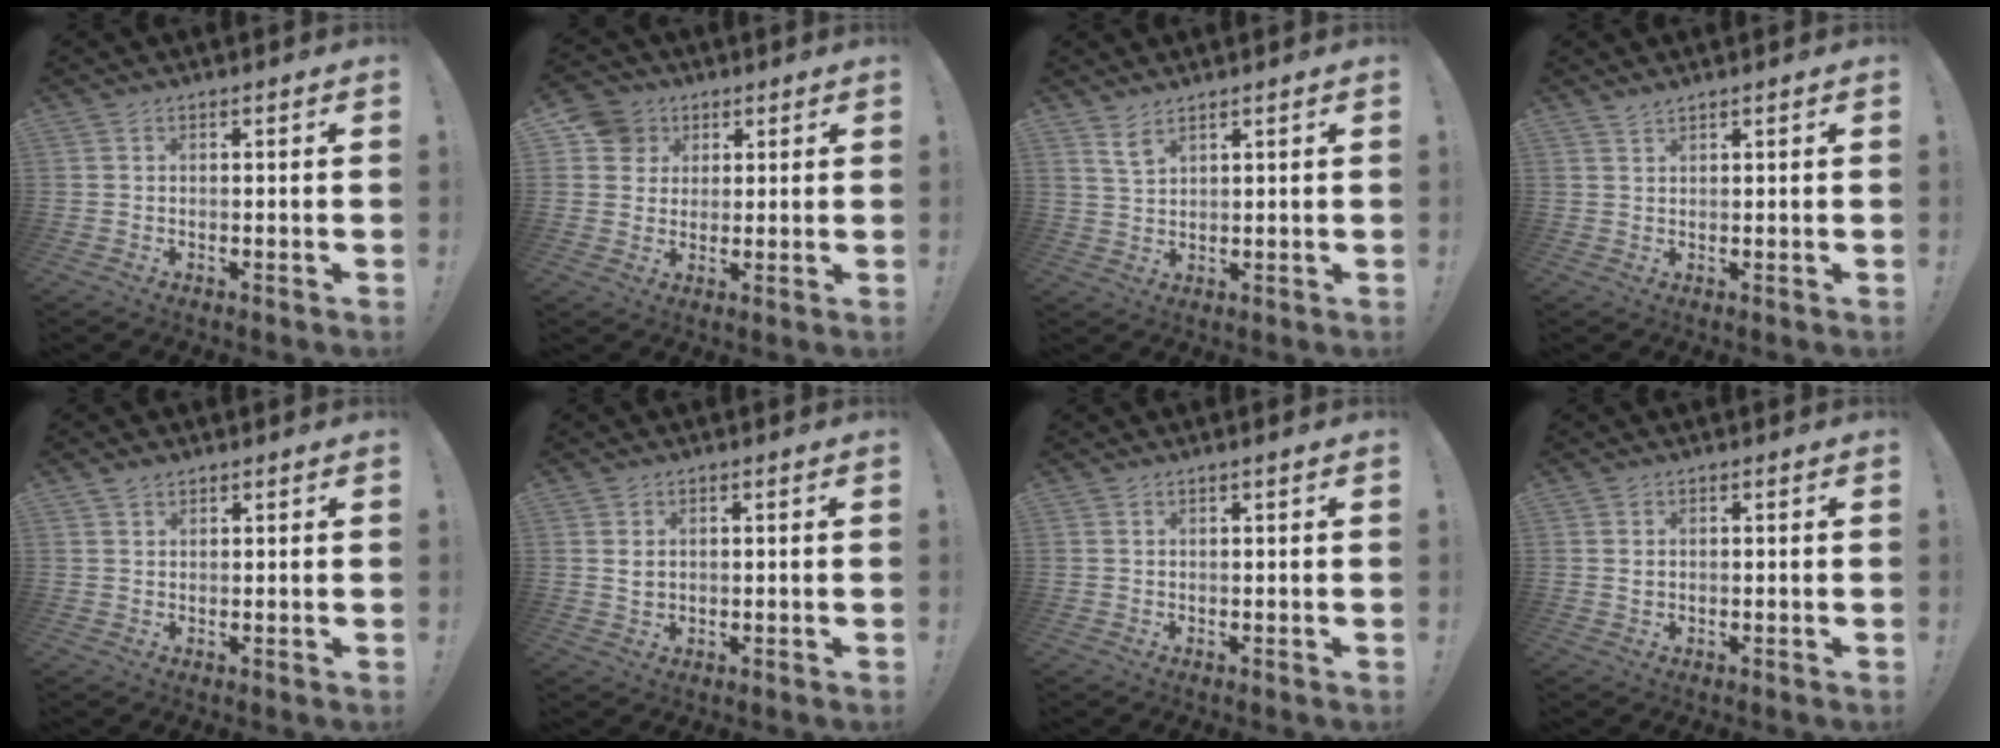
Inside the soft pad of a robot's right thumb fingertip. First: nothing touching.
{"total": 8.0, "force": [3.1, 7.2, 1.9], "torque": [-0.020, -0.015, 0.064]}
{"total": 4.2, "force": [3.2, 1.6, 2.2], "torque": [-0.034, -0.020, 0.057]}
{"total": 1.5, "force": [1.4, 0.2, 0.5], "torque": [-0.013, -0.004, 0.026]}
{"total": 1.8, "force": [1.4, 0.9, 0.6], "torque": [-0.007, -0.004, 0.026]}
{"total": 2.2, "force": [0.7, 1.5, 1.4], "torque": [-0.014, -0.002, 0.011]}
{"total": 1.0, "force": [0.5, -0.1, 0.8], "torque": [-0.011, -0.001, 0.007]}
{"total": 1.0, "force": [0.3, 0.7, 0.5], "torque": [-0.005, 0.001, 0.004]}